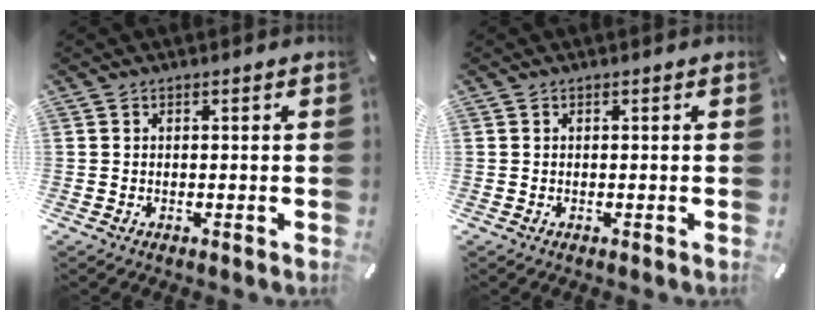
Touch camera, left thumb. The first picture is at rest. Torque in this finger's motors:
{"motor_torque": [0.00, -0.02, -0.12, 0.05, 0.00]}